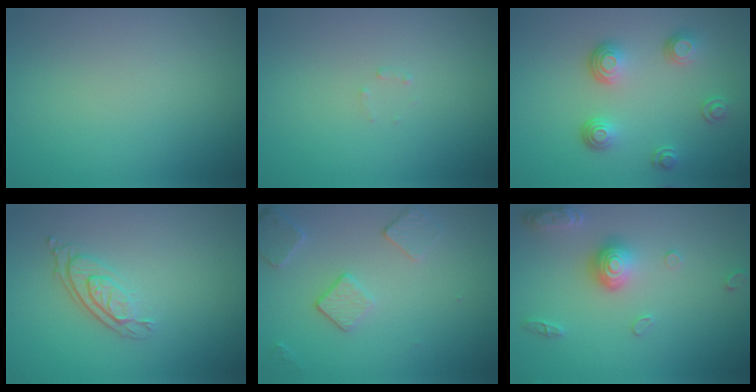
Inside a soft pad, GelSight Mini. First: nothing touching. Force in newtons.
{"total": 0.6, "press": 0.6, "slide": 0.1}
{"total": 3.5, "press": 2.6, "slide": 2.4}
{"total": 3.0, "press": 2.2, "slide": 2.0}
{"total": 2.6, "press": 2.5, "slide": 0.8}
{"total": 3.0, "press": 2.9, "slide": 0.7}